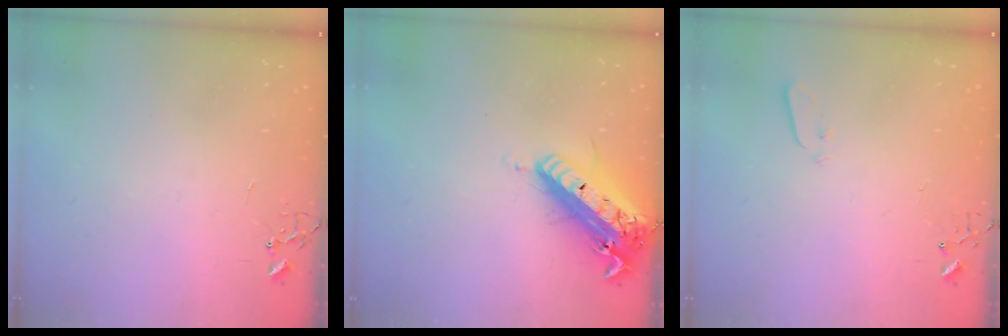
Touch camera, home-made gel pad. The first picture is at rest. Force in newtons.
{"total": 21.3, "press": 20.9, "slide": 4.2}
{"total": 2.5, "press": 2.5, "slide": 0.4}